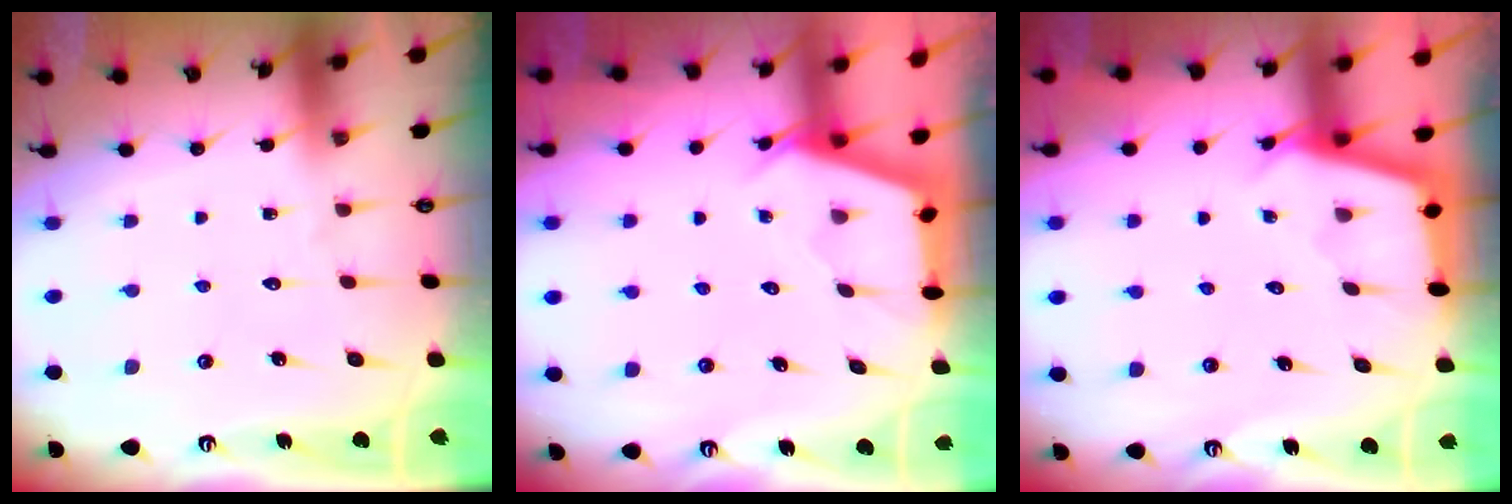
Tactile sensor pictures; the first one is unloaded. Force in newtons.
{"total": 2.6, "press": 2.6, "slide": 0.3}
{"total": 2.9, "press": 2.9, "slide": 0.4}